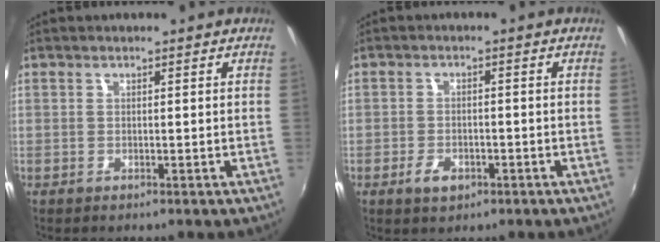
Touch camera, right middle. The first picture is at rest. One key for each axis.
{"total": 4.2, "fx": -2.2, "fy": 2.3, "fz": 2.7, "tx": -0.063, "ty": -0.003, "tz": -0.038}